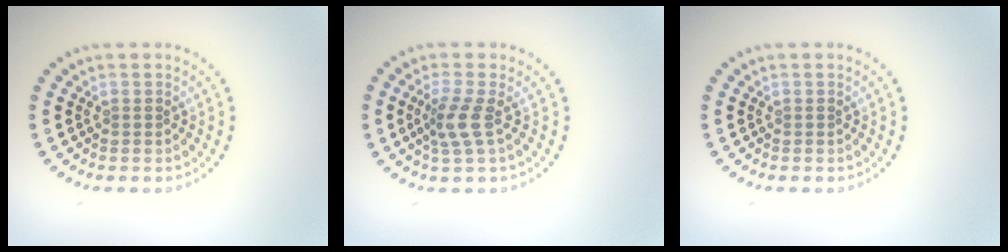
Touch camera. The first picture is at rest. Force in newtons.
{"total": 2.5, "press": 1.9, "slide": 1.6}
{"total": 0.0}